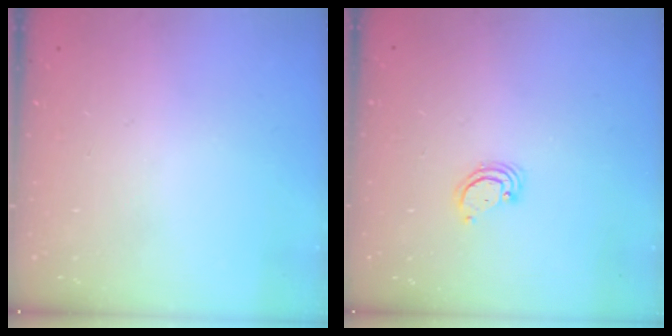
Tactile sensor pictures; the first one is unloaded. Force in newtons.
{"total": 2.6, "press": 2.6, "slide": 0.2}